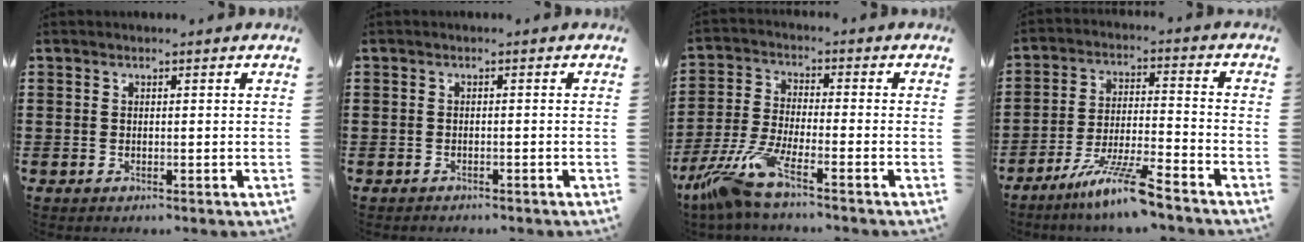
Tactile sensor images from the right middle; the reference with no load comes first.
{"total": 0.8, "force": [-0.7, 0.2, -0.1], "torque": [-0.001, 0.001, -0.017]}
{"total": 7.9, "force": [-6.2, 0.4, 5.0], "torque": [-0.132, -0.024, -0.128]}
{"total": 9.2, "force": [-7.2, 0.2, 5.7], "torque": [-0.112, -0.006, -0.138]}